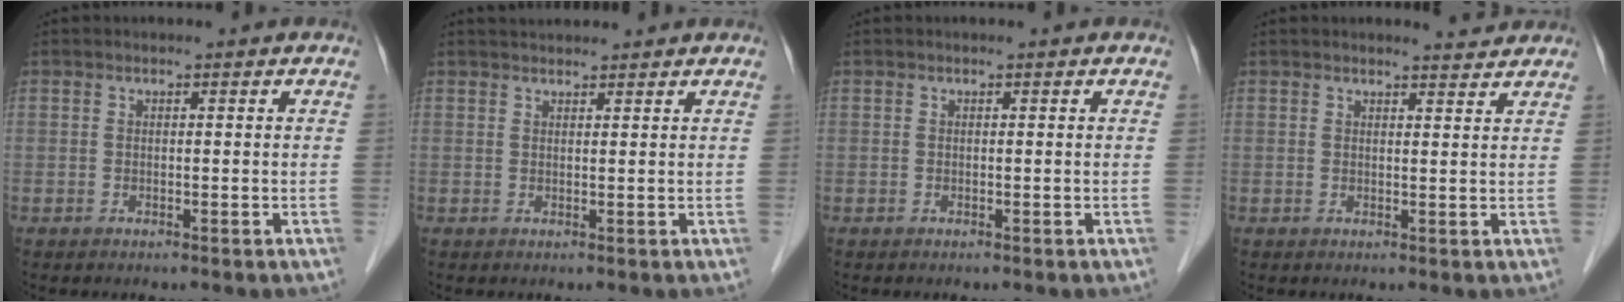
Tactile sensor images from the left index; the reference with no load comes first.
{"total": 3.3, "force": [3.2, 0.4, 0.7], "torque": [-0.013, 0.032, 0.051]}
{"total": 0.0}
{"total": 2.4, "force": [2.4, 0.1, 0.2], "torque": [-0.008, -0.006, 0.028]}